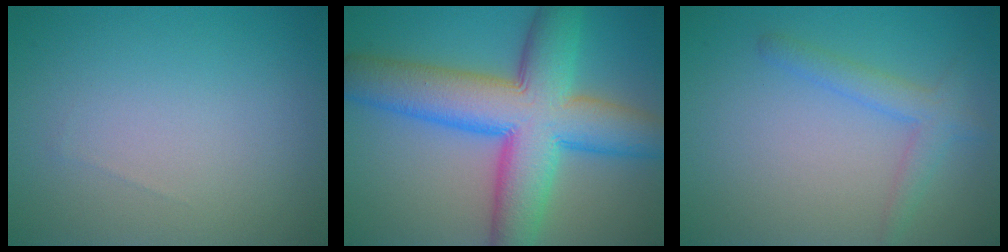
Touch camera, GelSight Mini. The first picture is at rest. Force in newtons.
{"total": 12.2, "press": 12.2, "slide": 0.2}
{"total": 2.5, "press": 2.5, "slide": 0.1}